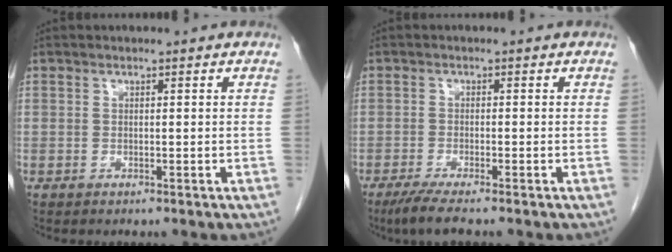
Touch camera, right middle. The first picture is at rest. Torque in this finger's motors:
{"motor_torque": [0.49, -0.31, 0.05, 0.03]}